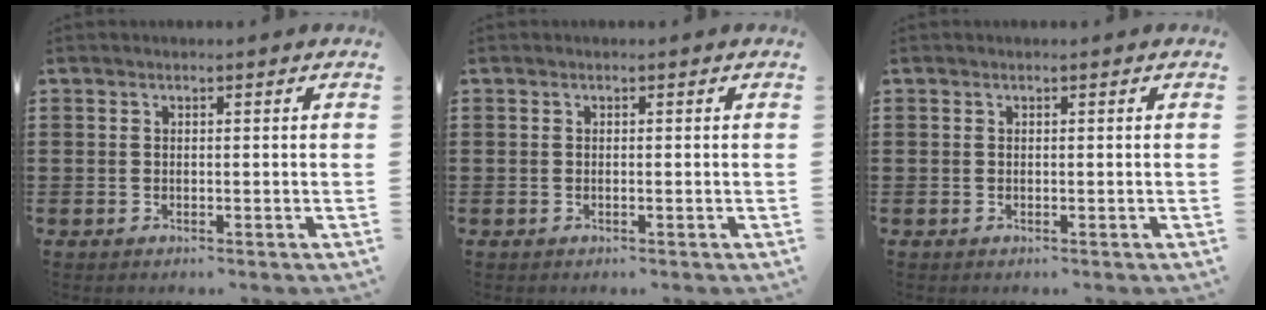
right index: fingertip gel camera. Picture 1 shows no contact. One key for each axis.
{"total": 0.0}
{"total": 0.0}